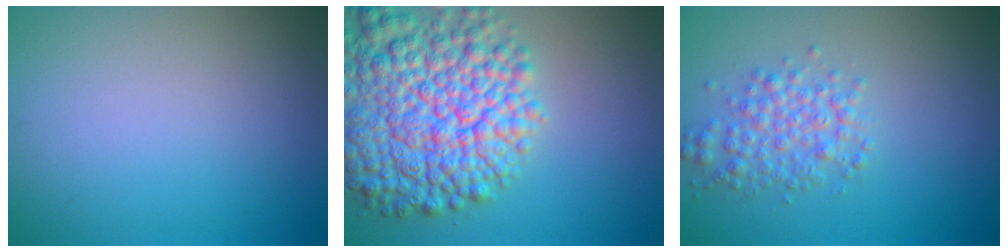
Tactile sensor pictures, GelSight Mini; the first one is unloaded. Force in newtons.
{"total": 11.6, "press": 11.6, "slide": 0.6}
{"total": 3.0, "press": 3.0, "slide": 0.0}